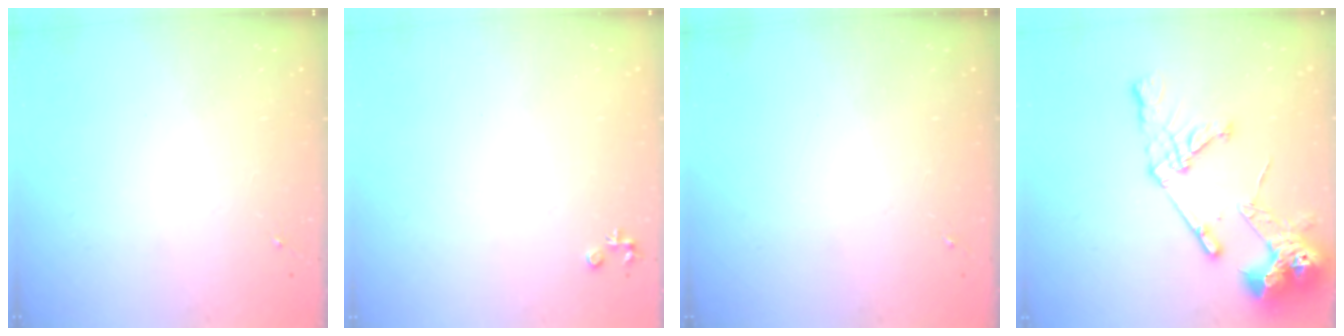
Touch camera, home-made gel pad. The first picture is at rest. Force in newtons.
{"total": 3.7, "press": 3.6, "slide": 0.4}
{"total": 0.0}
{"total": 17.1, "press": 17.0, "slide": 2.1}